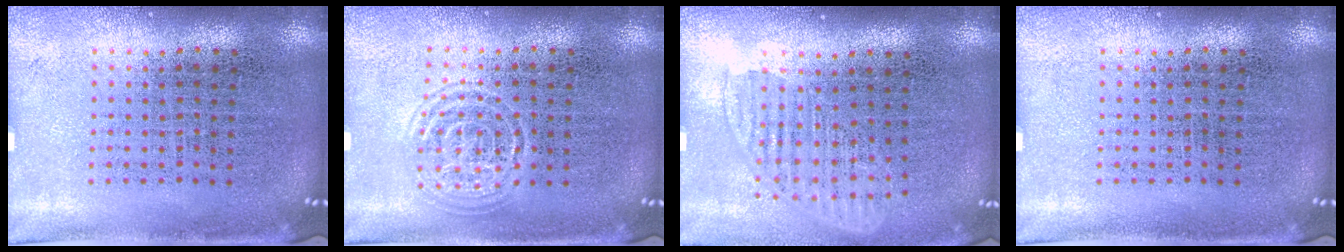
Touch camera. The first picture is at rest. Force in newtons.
{"total": 1.4, "press": 1.4, "slide": 0.1}
{"total": 1.4, "press": 1.2, "slide": 0.8}
{"total": 0.0}